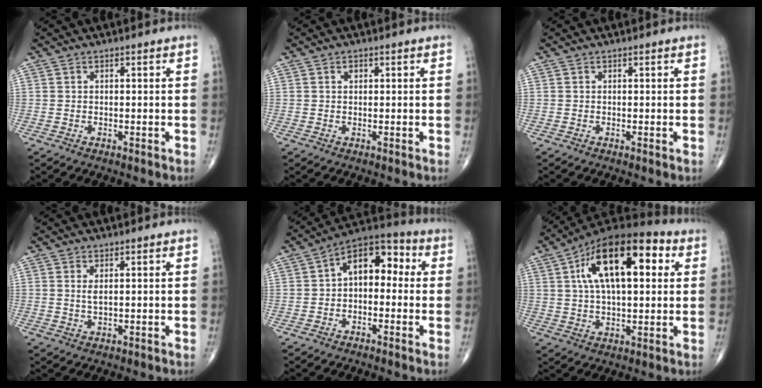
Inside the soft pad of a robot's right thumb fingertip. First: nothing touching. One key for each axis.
{"total": 0.8, "fx": 0.3, "fy": 0.6, "fz": 0.4, "tx": -0.002, "ty": 0.000, "tz": 0.005}
{"total": 0.0}
{"total": 1.6, "fx": 0.5, "fy": 0.5, "fz": 1.4, "tx": -0.026, "ty": -0.006, "tz": 0.013}
{"total": 10.2, "fx": 0.5, "fy": 6.4, "fz": 7.9, "tx": -0.086, "ty": 0.038, "tz": -0.012}
{"total": 20.4, "fx": 5.7, "fy": 9.4, "fz": 17.2, "tx": -0.263, "ty": 0.016, "tz": 0.084}